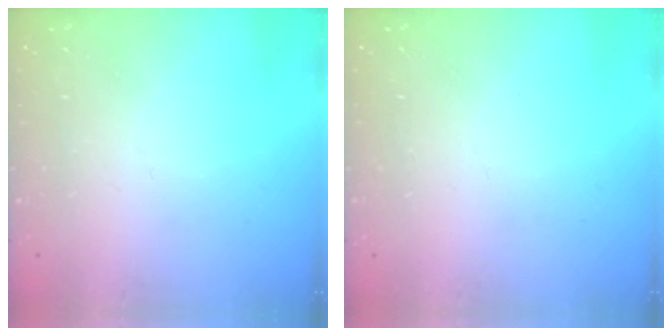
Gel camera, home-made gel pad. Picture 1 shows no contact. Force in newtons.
{"total": 0.0}